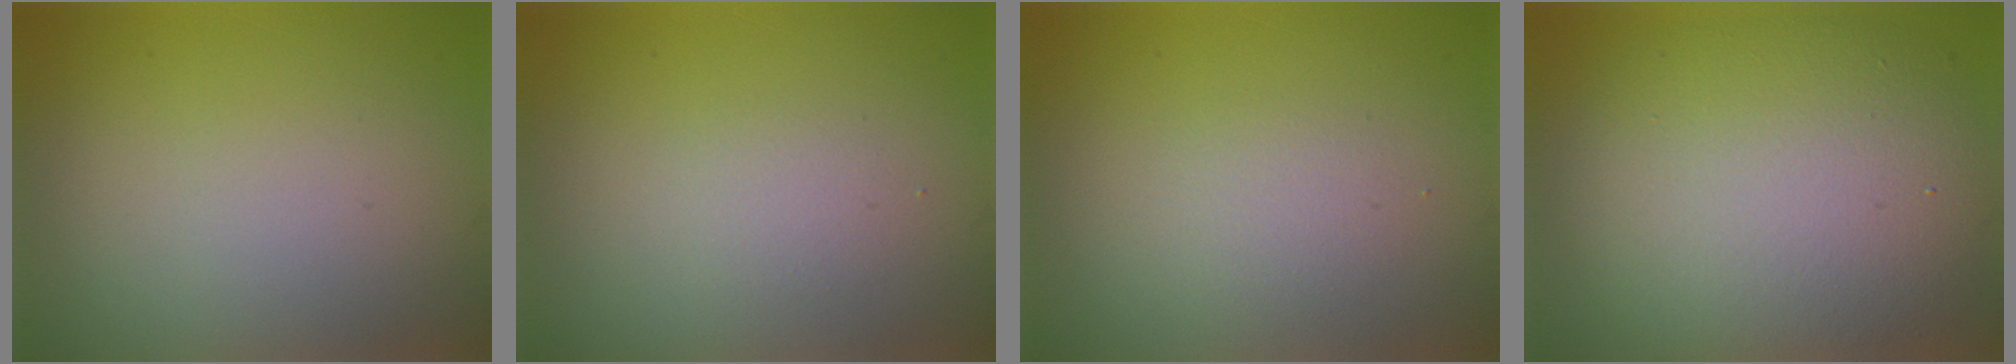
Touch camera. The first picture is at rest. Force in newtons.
{"total": 1.2, "press": 1.2, "slide": 0.0}
{"total": 1.6, "press": 1.6, "slide": 0.1}
{"total": 10.5, "press": 10.5, "slide": 0.9}